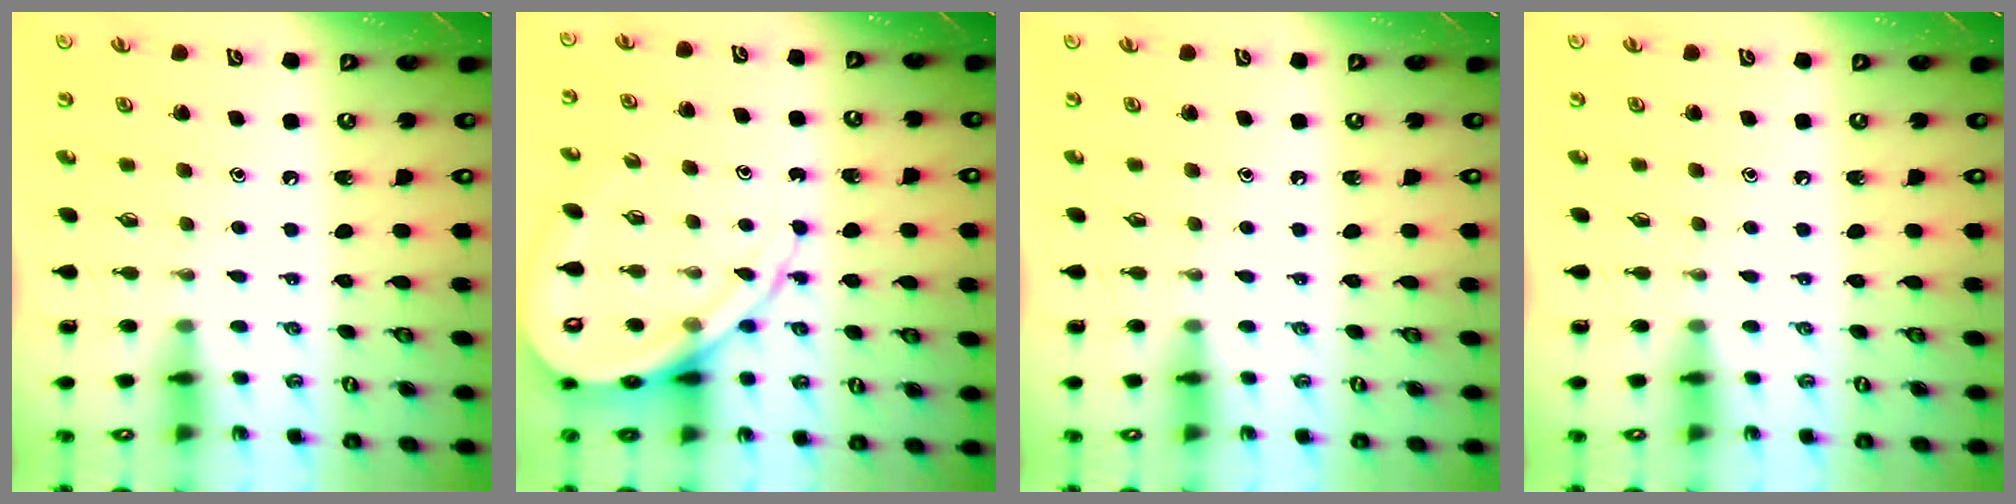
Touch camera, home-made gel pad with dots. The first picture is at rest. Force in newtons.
{"total": 13.7, "press": 13.6, "slide": 1.4}
{"total": 0.0}
{"total": 0.0}